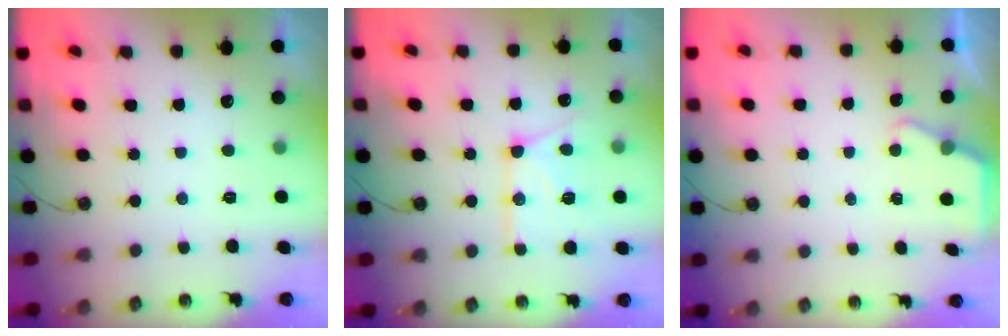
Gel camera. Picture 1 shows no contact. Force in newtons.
{"total": 14.3, "press": 14.3, "slide": 1.5}
{"total": 2.7, "press": 2.7, "slide": 0.2}